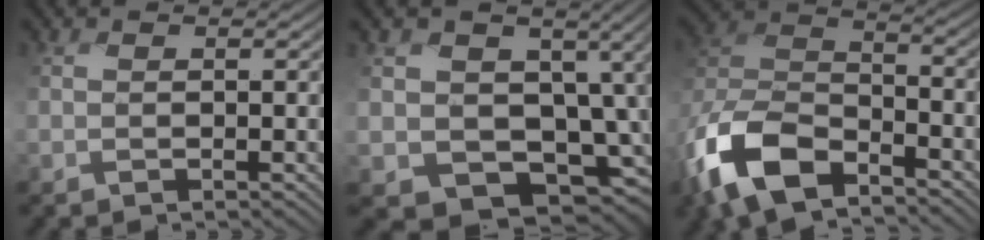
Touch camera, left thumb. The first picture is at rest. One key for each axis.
{"total": 12.6, "fx": 0.2, "fy": 9.6, "fz": 8.1, "tx": -0.148, "ty": -0.039, "tz": 0.031}
{"total": 13.3, "fx": -8.7, "fy": 6.6, "fz": 7.6, "tx": -0.189, "ty": -0.018, "tz": -0.187}